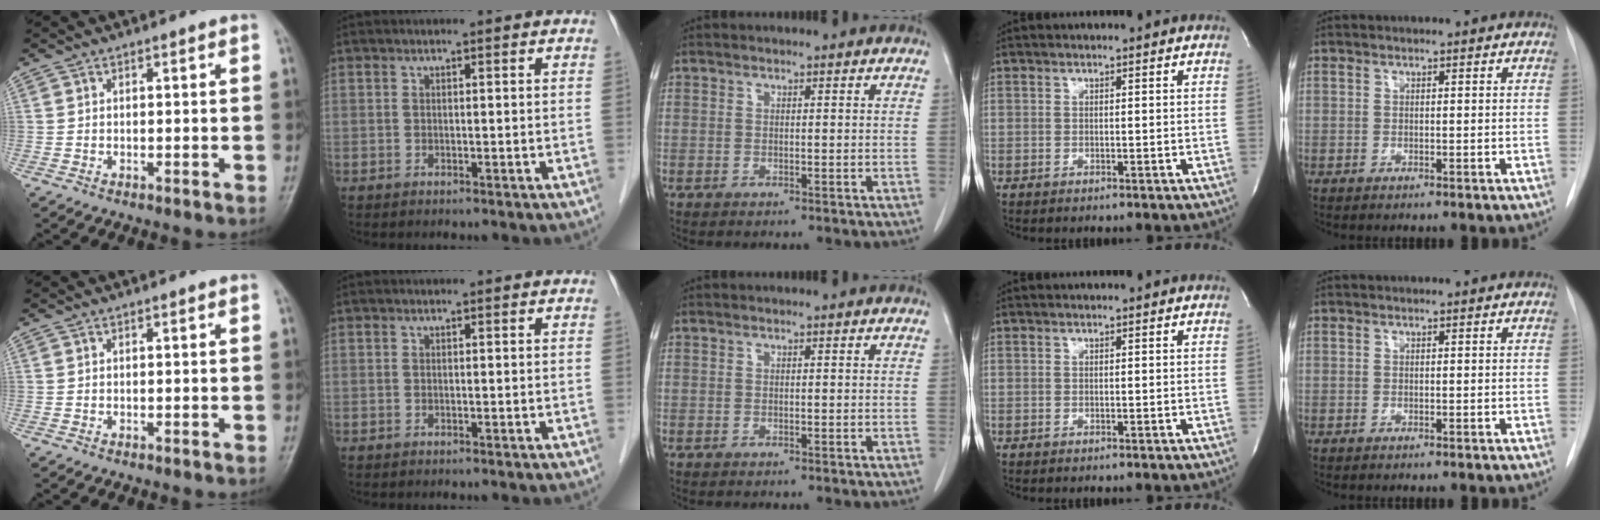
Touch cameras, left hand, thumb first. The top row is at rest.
{}